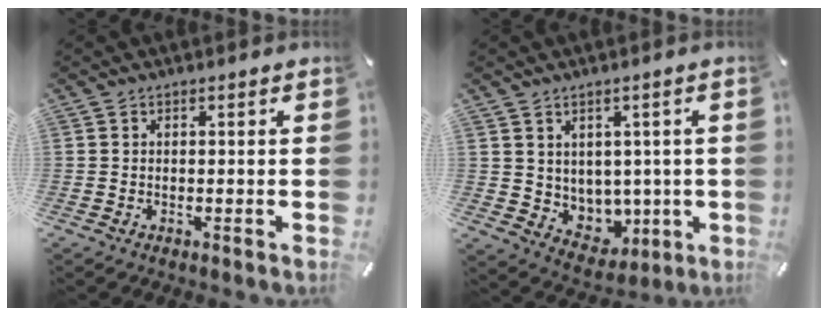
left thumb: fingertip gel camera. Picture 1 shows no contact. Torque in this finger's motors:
{"motor_torque": [-0.04, -0.06, 0.03, -0.03, 0.04]}